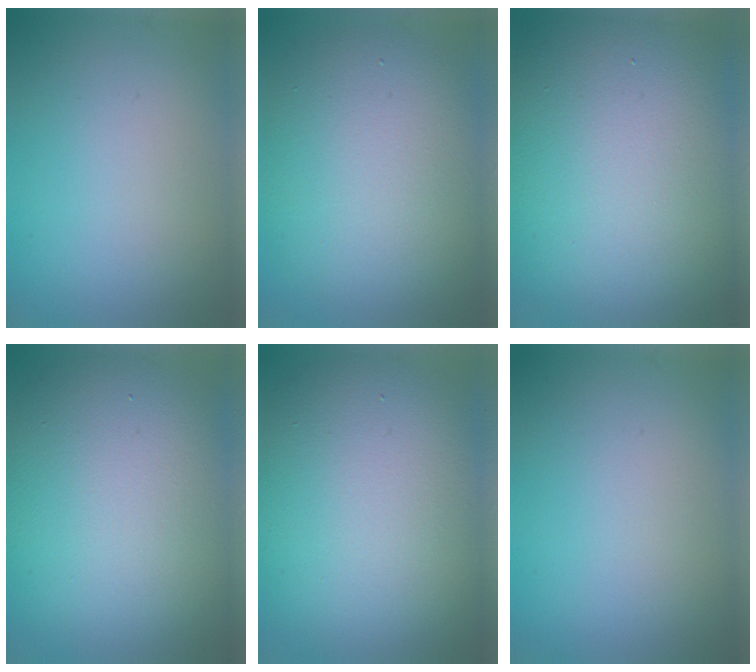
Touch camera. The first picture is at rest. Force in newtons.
{"total": 10.2, "press": 10.1, "slide": 0.9}
{"total": 18.0, "press": 17.9, "slide": 1.2}
{"total": 13.4, "press": 13.4, "slide": 0.4}
{"total": 13.5, "press": 13.5, "slide": 0.6}
{"total": 0.0}